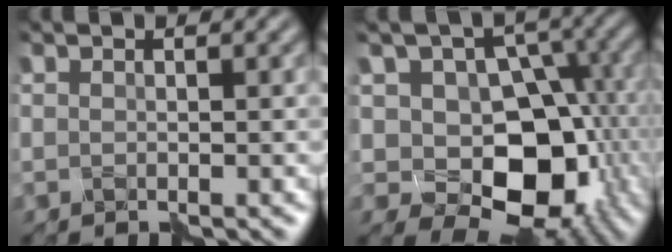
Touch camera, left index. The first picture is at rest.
{"total": 9.9, "force": [-2.0, 7.2, 6.5], "torque": [-0.077, -0.011, -0.040]}